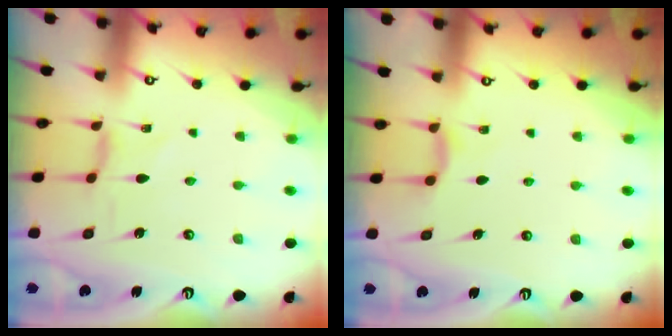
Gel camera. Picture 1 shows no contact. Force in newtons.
{"total": 4.7, "press": 4.6, "slide": 0.7}